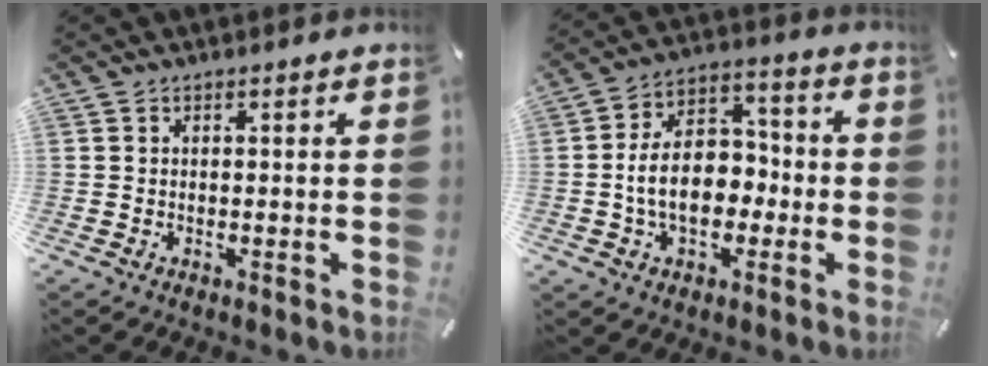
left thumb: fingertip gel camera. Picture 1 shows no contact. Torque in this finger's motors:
{"motor_torque": [2.18, 2.30, 1.54, 0.21, 0.16]}